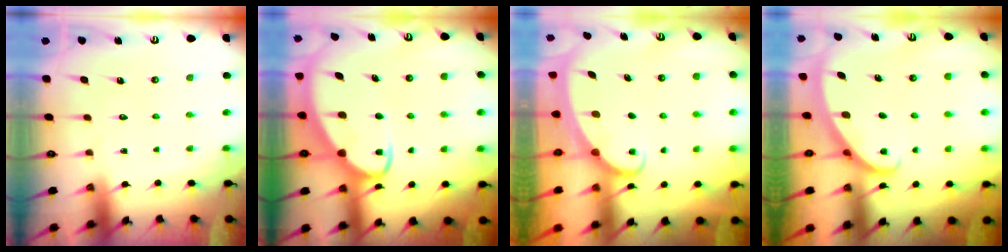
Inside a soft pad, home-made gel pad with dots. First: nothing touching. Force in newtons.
{"total": 5.0, "press": 5.0, "slide": 0.5}
{"total": 2.4, "press": 2.4, "slide": 0.3}
{"total": 2.7, "press": 2.7, "slide": 0.1}